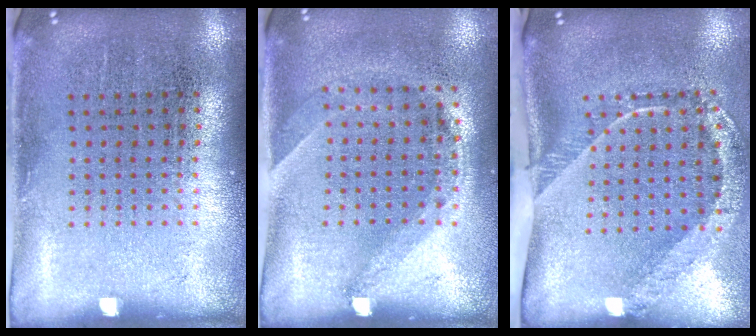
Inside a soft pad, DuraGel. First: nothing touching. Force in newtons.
{"total": 1.4, "press": 1.1, "slide": 0.9}
{"total": 2.5, "press": 1.6, "slide": 1.8}